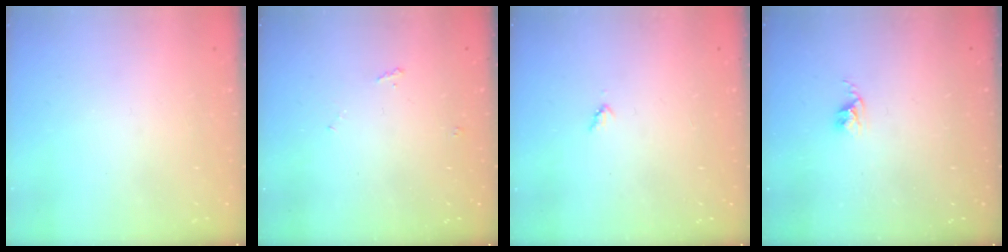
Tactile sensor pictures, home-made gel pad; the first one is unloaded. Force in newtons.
{"total": 4.7, "press": 4.7, "slide": 0.6}
{"total": 3.0, "press": 3.0, "slide": 0.3}
{"total": 2.4, "press": 2.4, "slide": 0.3}